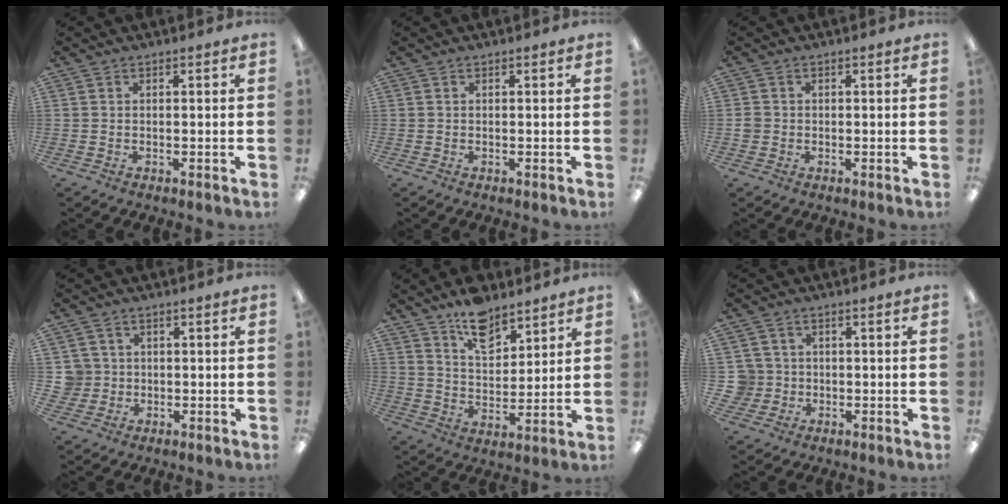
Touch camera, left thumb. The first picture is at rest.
{"total": 0.0}
{"total": 1.4, "force": [-0.1, 1.4, 0.3], "torque": [-0.004, 0.004, -0.004]}
{"total": 4.3, "force": [0.6, 4.2, 0.4], "torque": [-0.019, 0.005, 0.009]}
{"total": 10.7, "force": [8.2, 5.3, 4.3], "torque": [-0.063, -0.048, 0.149]}
{"total": 5.0, "force": [0.3, 4.9, 1.0], "torque": [-0.044, 0.009, 0.005]}